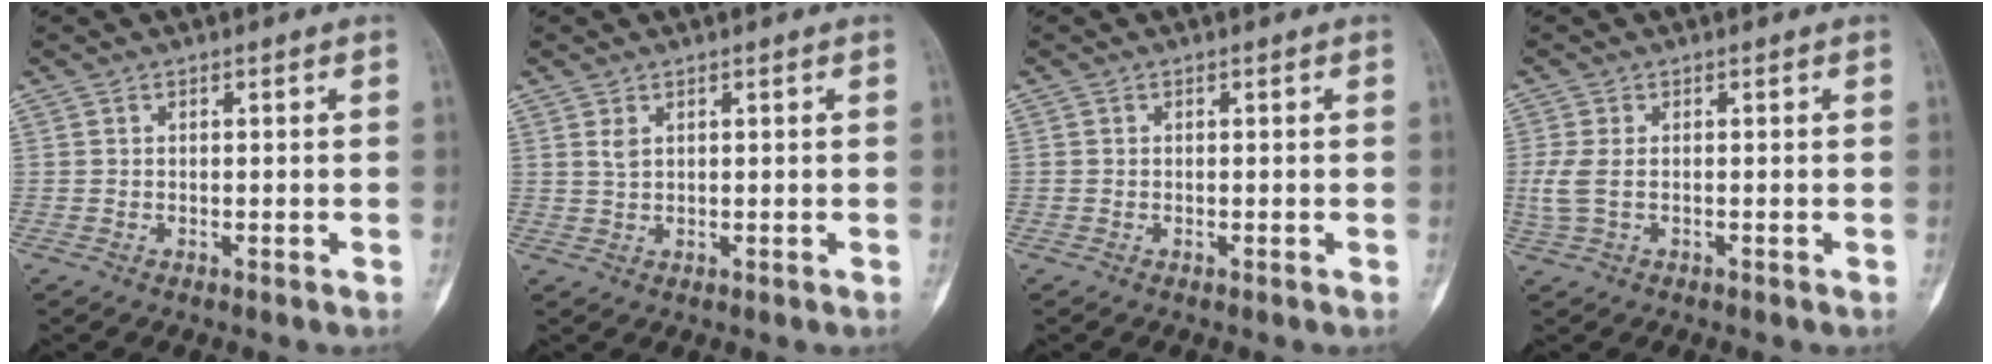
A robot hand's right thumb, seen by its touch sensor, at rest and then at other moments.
{"total": 1.4, "force": [0.7, 0.8, 0.9], "torque": [-0.012, -0.001, 0.017]}
{"total": 0.0}
{"total": 3.3, "force": [-0.2, 1.5, 2.9], "torque": [-0.093, -0.002, -0.002]}